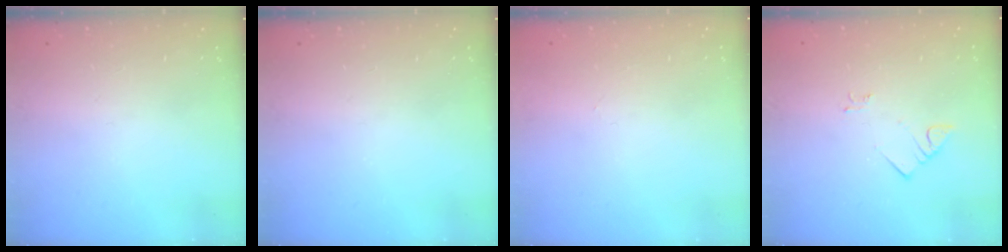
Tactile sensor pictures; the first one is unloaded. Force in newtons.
{"total": 0.0}
{"total": 0.0}
{"total": 2.3, "press": 2.3, "slide": 0.3}